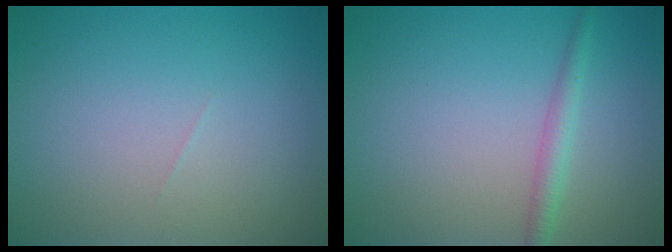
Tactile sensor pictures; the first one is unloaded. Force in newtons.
{"total": 1.9, "press": 1.9, "slide": 0.0}